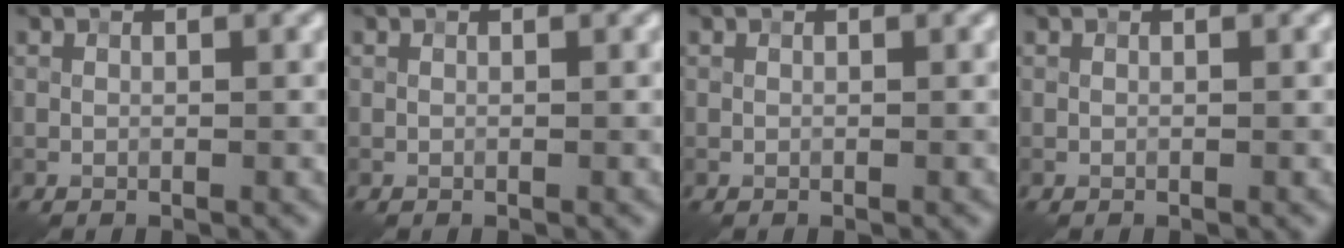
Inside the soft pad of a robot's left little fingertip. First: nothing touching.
{"total": 0.0}
{"total": 0.0}
{"total": 0.0}